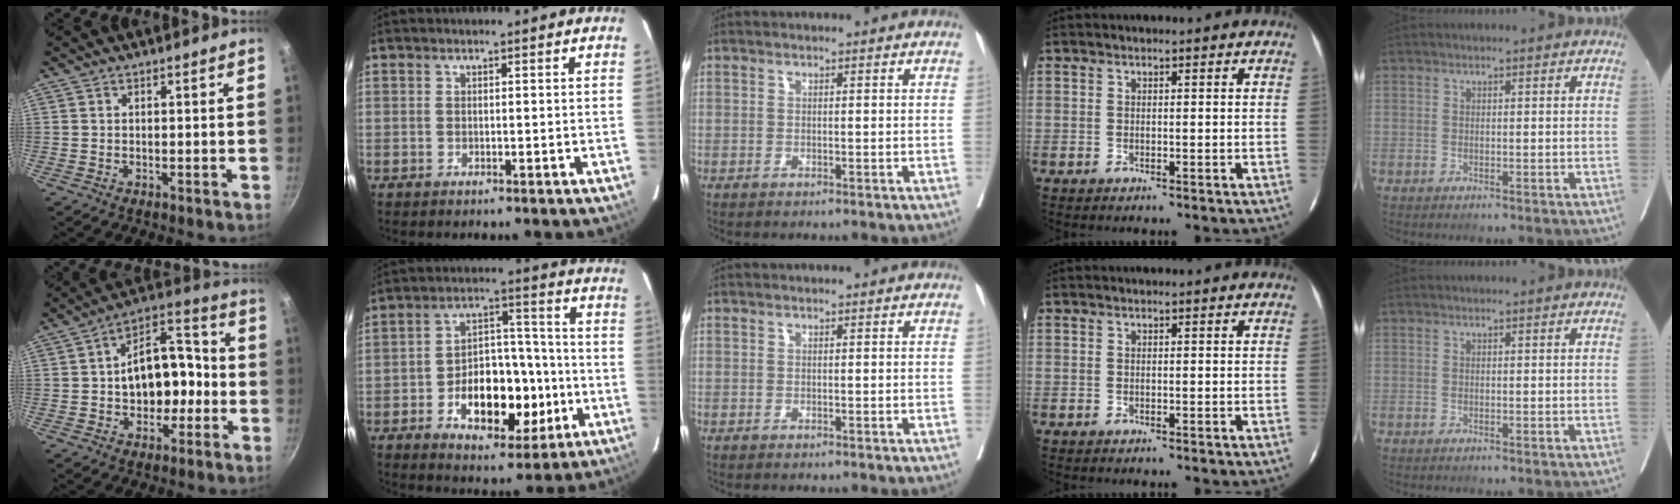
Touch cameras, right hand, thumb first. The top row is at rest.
{"thumb": {"total": 14.6, "force": [-1.4, 9.3, 11.2], "torque": [-0.126, 0.045, -0.028]}, "index": {"total": 14.4, "force": [-4.1, 7.4, 11.6], "torque": [-0.186, 0.023, -0.058]}}